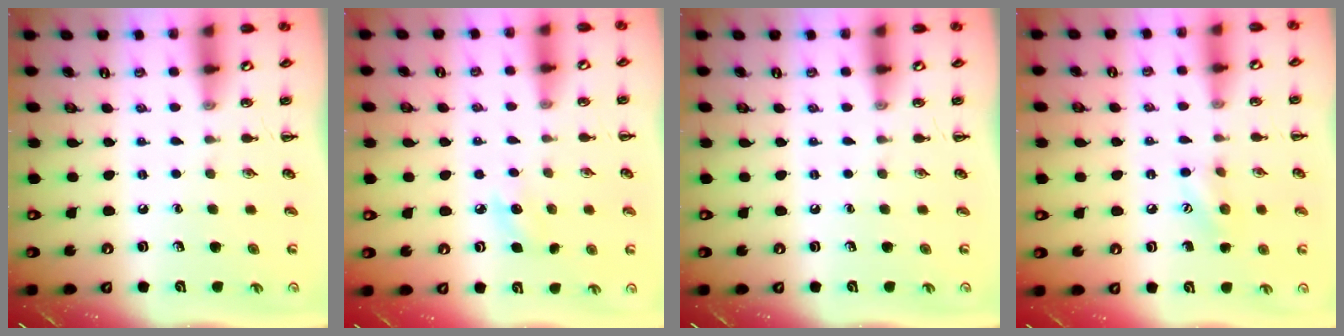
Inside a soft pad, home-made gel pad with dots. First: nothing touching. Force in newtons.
{"total": 6.5, "press": 6.3, "slide": 1.7}
{"total": 0.0}
{"total": 7.9, "press": 7.7, "slide": 1.6}